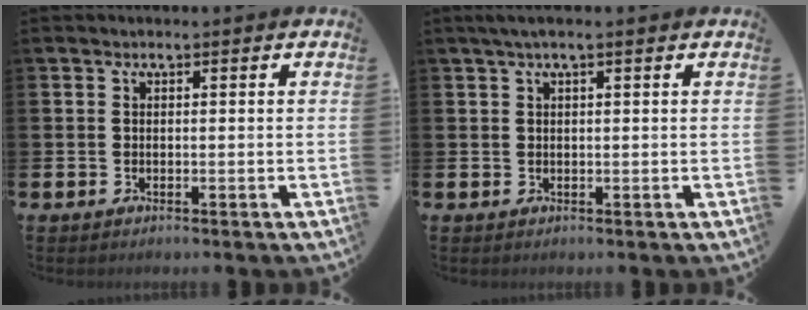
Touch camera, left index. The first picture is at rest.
{"total": 1.7, "force": [1.0, 0.1, 1.4], "torque": [-0.034, 0.008, 0.019]}